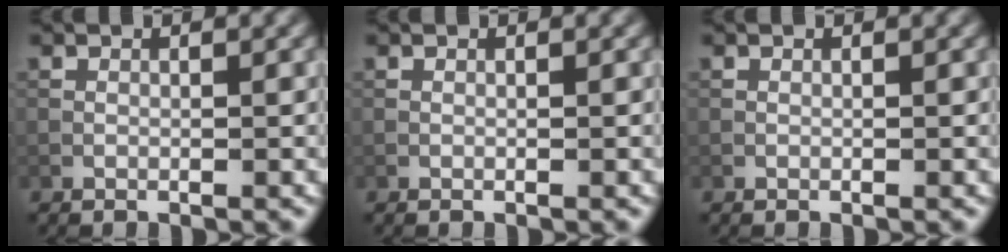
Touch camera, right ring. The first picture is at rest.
{"total": 0.0}
{"total": 0.0}